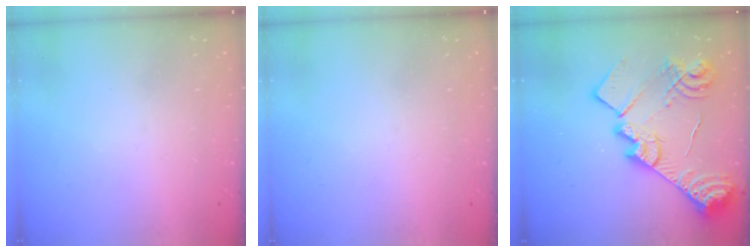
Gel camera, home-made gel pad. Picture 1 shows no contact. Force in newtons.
{"total": 0.0}
{"total": 26.5, "press": 26.4, "slide": 2.2}